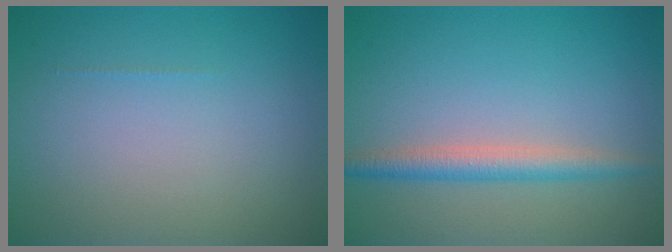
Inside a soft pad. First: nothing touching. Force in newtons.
{"total": 2.7, "press": 2.7, "slide": 0.0}